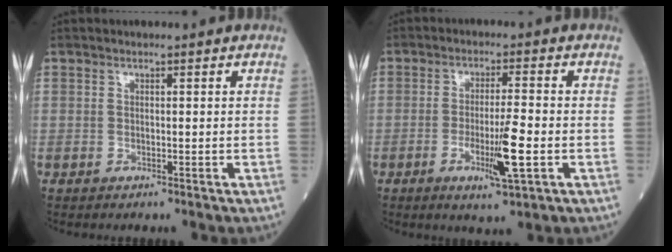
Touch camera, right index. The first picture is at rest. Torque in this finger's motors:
{"motor_torque": [1.05, -0.37, 0.47, 0.14]}